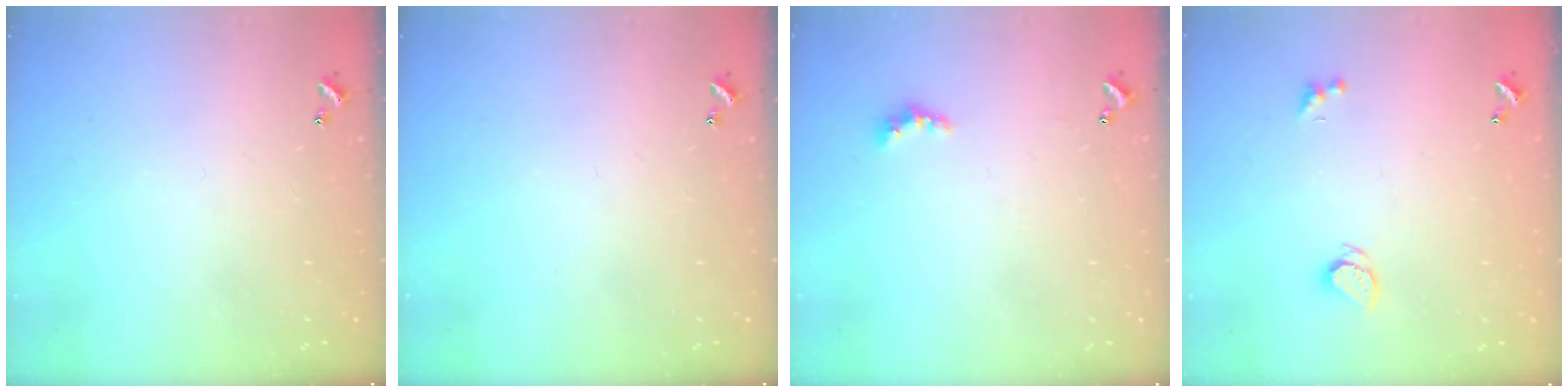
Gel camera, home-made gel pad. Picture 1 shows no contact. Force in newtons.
{"total": 0.0}
{"total": 2.5, "press": 2.5, "slide": 0.6}
{"total": 1.8, "press": 1.7, "slide": 0.3}